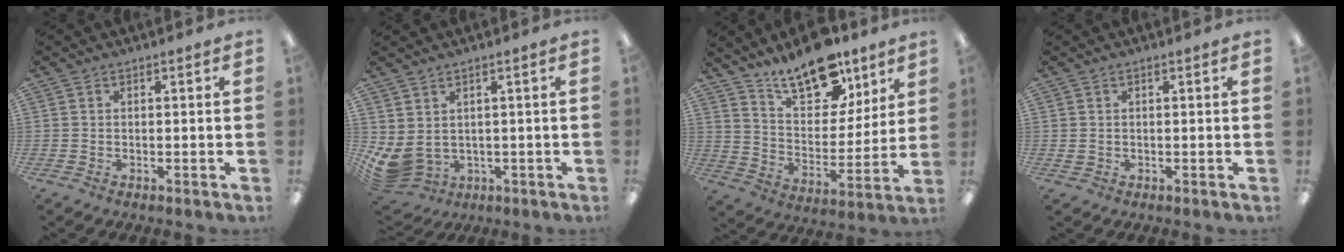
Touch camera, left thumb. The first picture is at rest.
{"total": 5.2, "force": [0.8, 3.7, 3.6], "torque": [-0.099, -0.019, 0.017]}
{"total": 16.7, "force": [12.9, 7.7, 7.3], "torque": [-0.123, -0.084, 0.231]}
{"total": 0.8, "force": [0.2, 0.6, 0.4], "torque": [-0.009, 0.003, 0.004]}